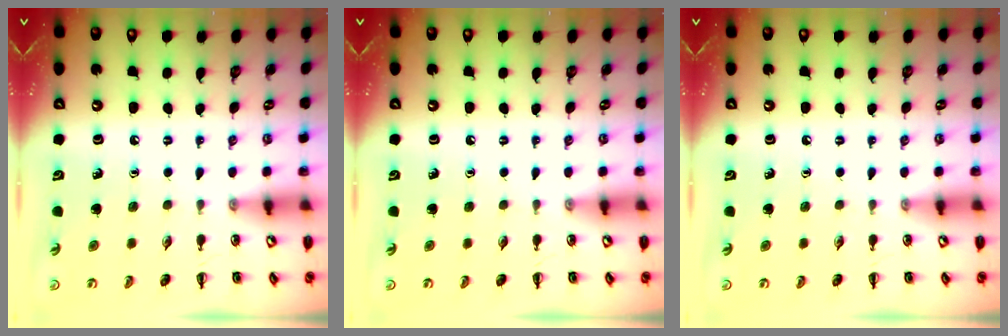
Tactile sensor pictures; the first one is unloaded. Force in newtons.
{"total": 0.0}
{"total": 0.0}